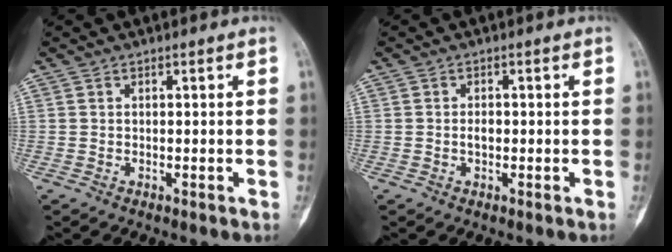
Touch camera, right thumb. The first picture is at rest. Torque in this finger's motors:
{"motor_torque": [0.62, 0.39, 0.21, 0.03, 0.04]}